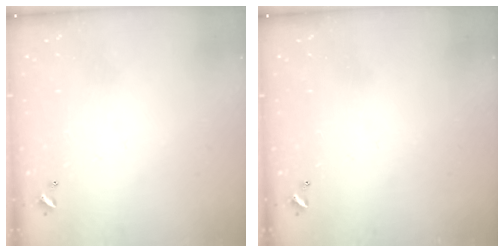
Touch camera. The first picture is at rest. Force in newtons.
{"total": 0.0}